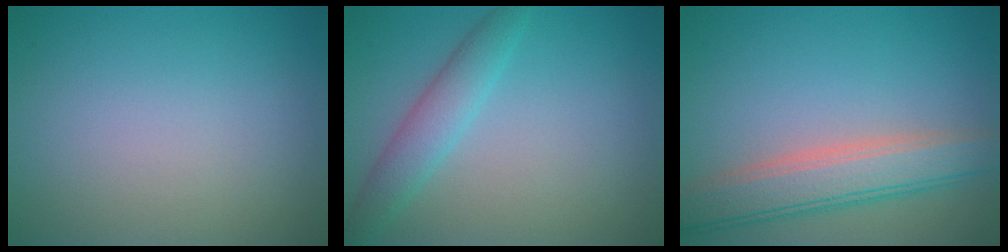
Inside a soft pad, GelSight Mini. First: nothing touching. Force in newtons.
{"total": 3.0, "press": 3.0, "slide": 0.1}
{"total": 5.3, "press": 5.3, "slide": 0.3}